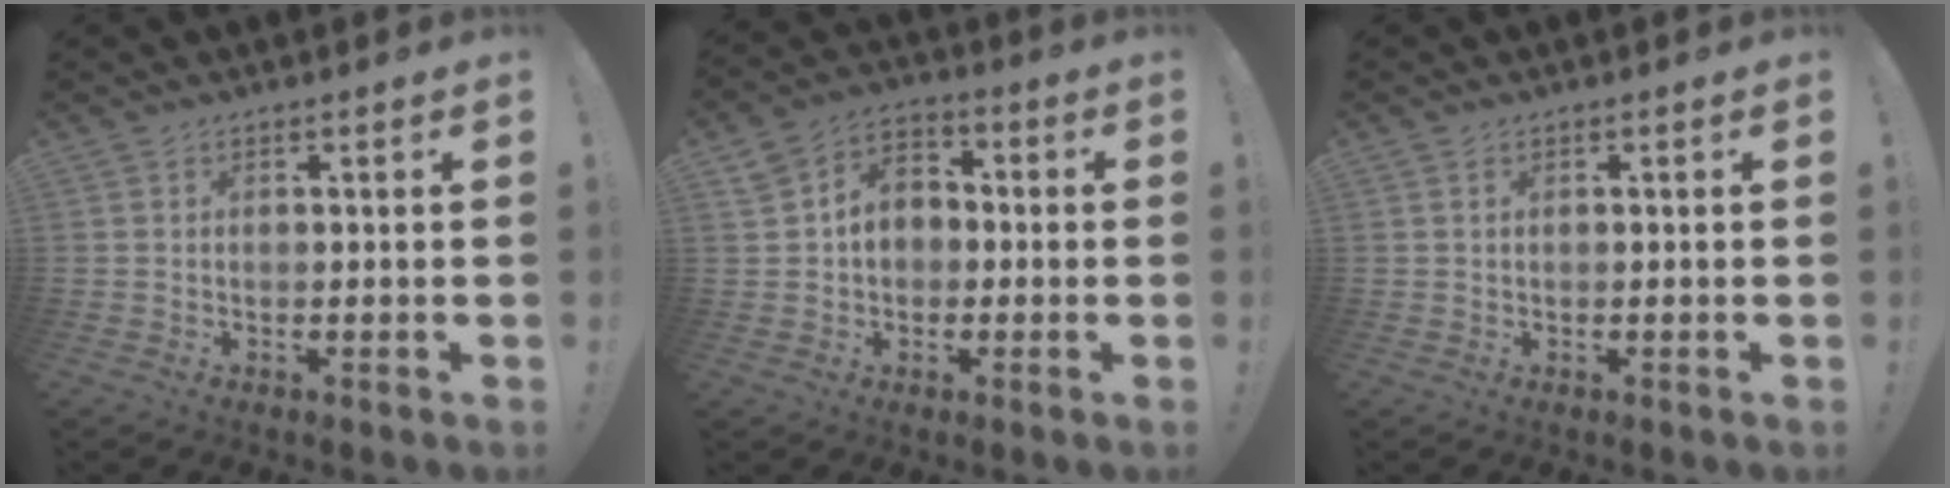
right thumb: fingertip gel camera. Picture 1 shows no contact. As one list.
[{"total": 8.8, "force": [0.5, 7.6, 4.4], "torque": [-0.070, 0.011, 0.018]}, {"total": 0.7, "force": [0.3, 0.2, 0.5], "torque": [-0.006, 0.000, 0.005]}]